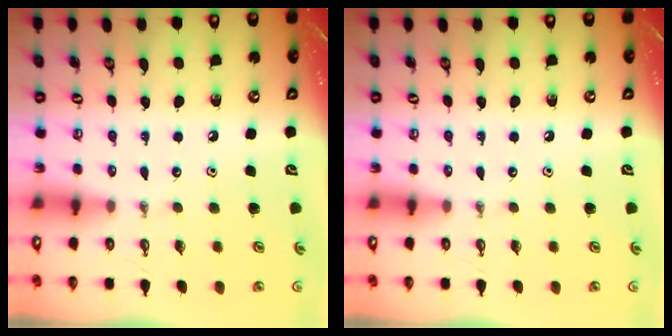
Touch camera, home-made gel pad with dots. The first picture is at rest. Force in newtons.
{"total": 0.0}